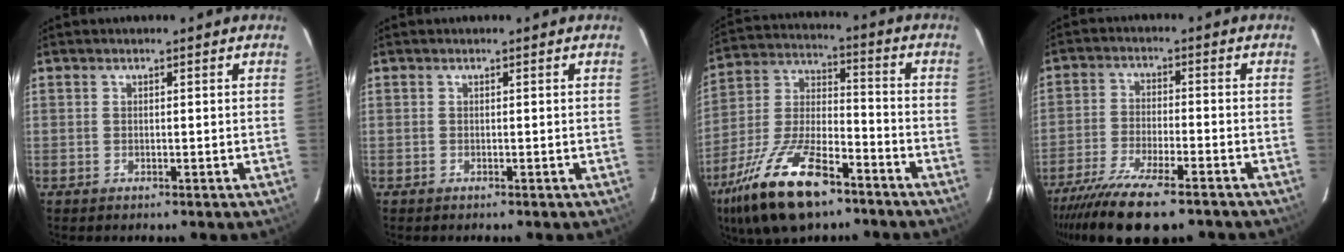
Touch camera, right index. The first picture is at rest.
{"total": 0.0}
{"total": 20.5, "force": [-13.0, 8.1, 13.7], "torque": [-0.284, -0.015, -0.234]}
{"total": 16.2, "force": [-12.7, 3.7, 9.4], "torque": [-0.198, -0.042, -0.217]}